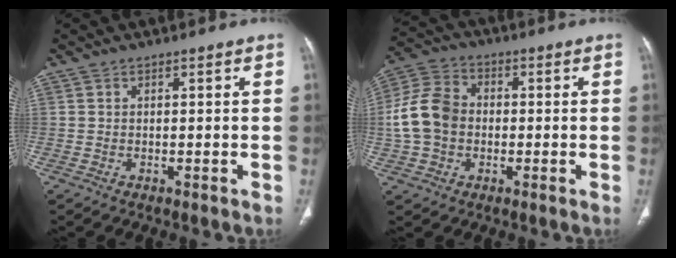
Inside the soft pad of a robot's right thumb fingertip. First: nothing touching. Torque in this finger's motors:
{"motor_torque": [0.90, 0.97, 0.61, -0.69, 0.25]}